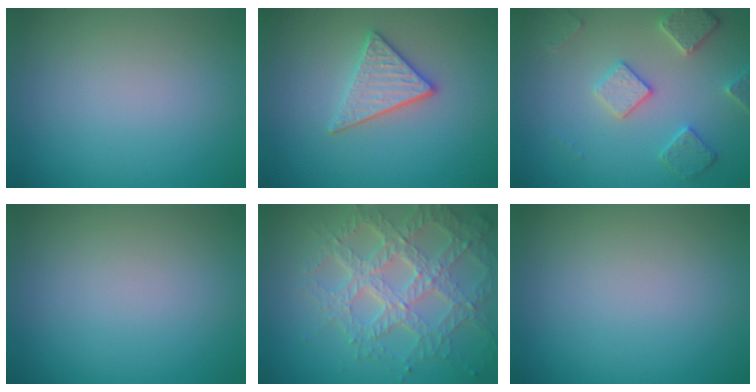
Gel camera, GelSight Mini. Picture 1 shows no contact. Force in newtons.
{"total": 3.0, "press": 2.8, "slide": 1.3}
{"total": 3.7, "press": 3.4, "slide": 1.5}
{"total": 0.0}
{"total": 7.0, "press": 5.1, "slide": 4.8}
{"total": 0.0}